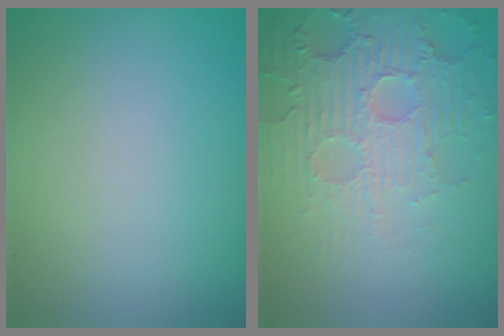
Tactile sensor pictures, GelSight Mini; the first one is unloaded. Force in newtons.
{"total": 4.2, "press": 4.1, "slide": 1.2}